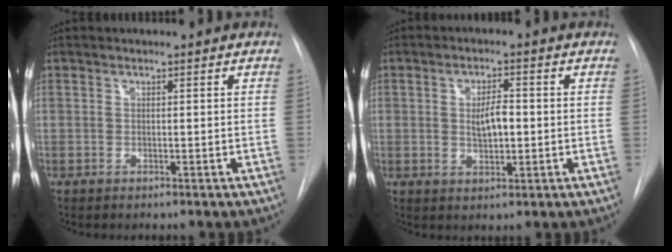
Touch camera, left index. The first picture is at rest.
{"total": 4.1, "force": [-0.4, 1.5, 3.8], "torque": [-0.063, -0.004, -0.003]}